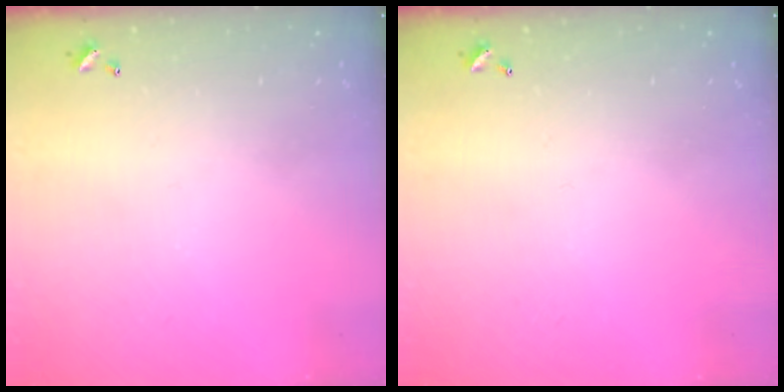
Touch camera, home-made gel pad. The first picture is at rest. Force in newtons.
{"total": 0.0}